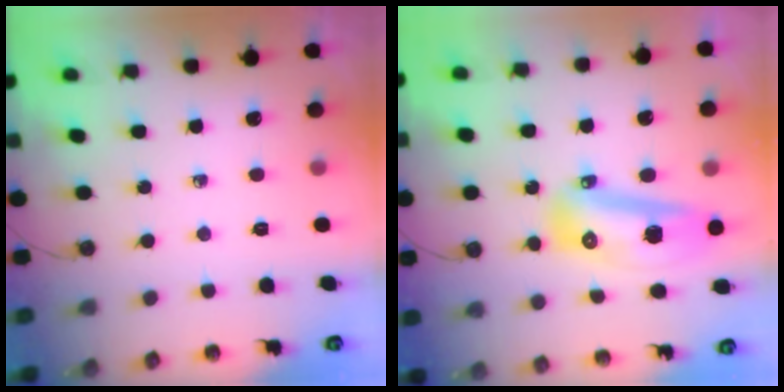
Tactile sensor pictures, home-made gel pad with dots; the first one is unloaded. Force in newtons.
{"total": 14.0, "press": 13.9, "slide": 1.8}